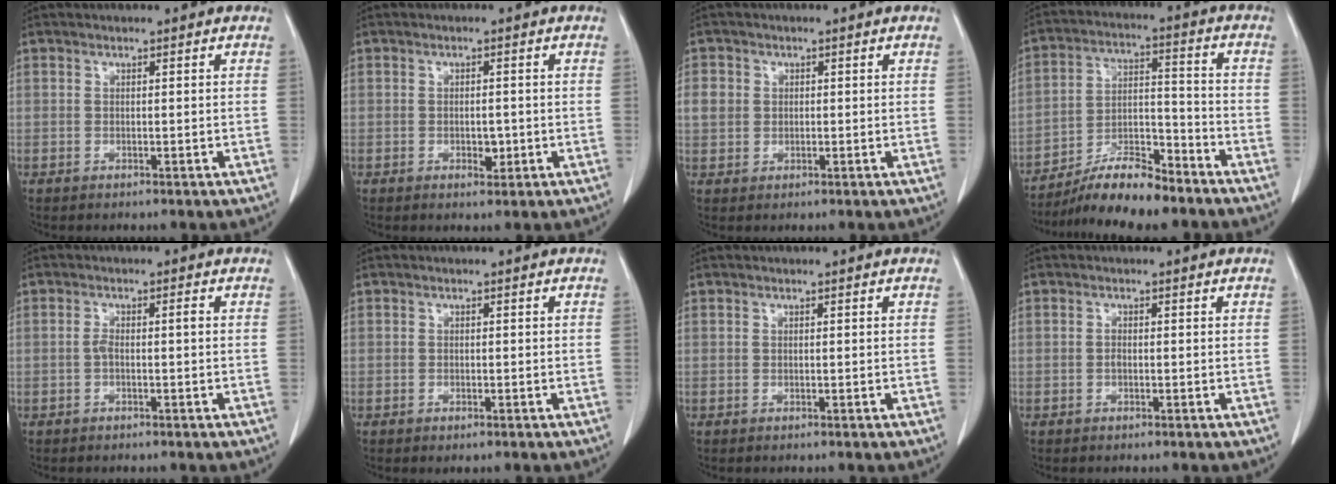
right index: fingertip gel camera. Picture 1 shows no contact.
{"total": 2.1, "force": [-0.5, 1.1, 1.7], "torque": [-0.026, 0.001, -0.002]}
{"total": 3.6, "force": [0.6, 3.3, 1.3], "torque": [-0.023, 0.012, 0.014]}
{"total": 11.3, "force": [-9.6, 1.8, 5.7], "torque": [-0.094, 0.007, -0.169]}
{"total": 2.0, "force": [-0.3, 0.4, 1.9], "torque": [-0.035, 0.005, -0.006]}
{"total": 0.6, "force": [-0.4, 0.3, 0.4], "torque": [-0.006, -0.001, -0.003]}
{"total": 0.0}
{"total": 0.6, "force": [-0.2, 0.3, 0.5], "torque": [-0.011, 0.002, -0.005]}